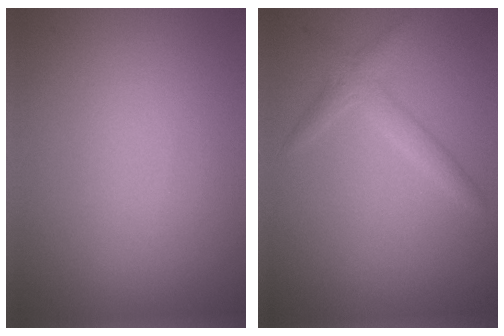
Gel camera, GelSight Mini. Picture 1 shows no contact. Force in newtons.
{"total": 1.8, "press": 1.8, "slide": 0.0}